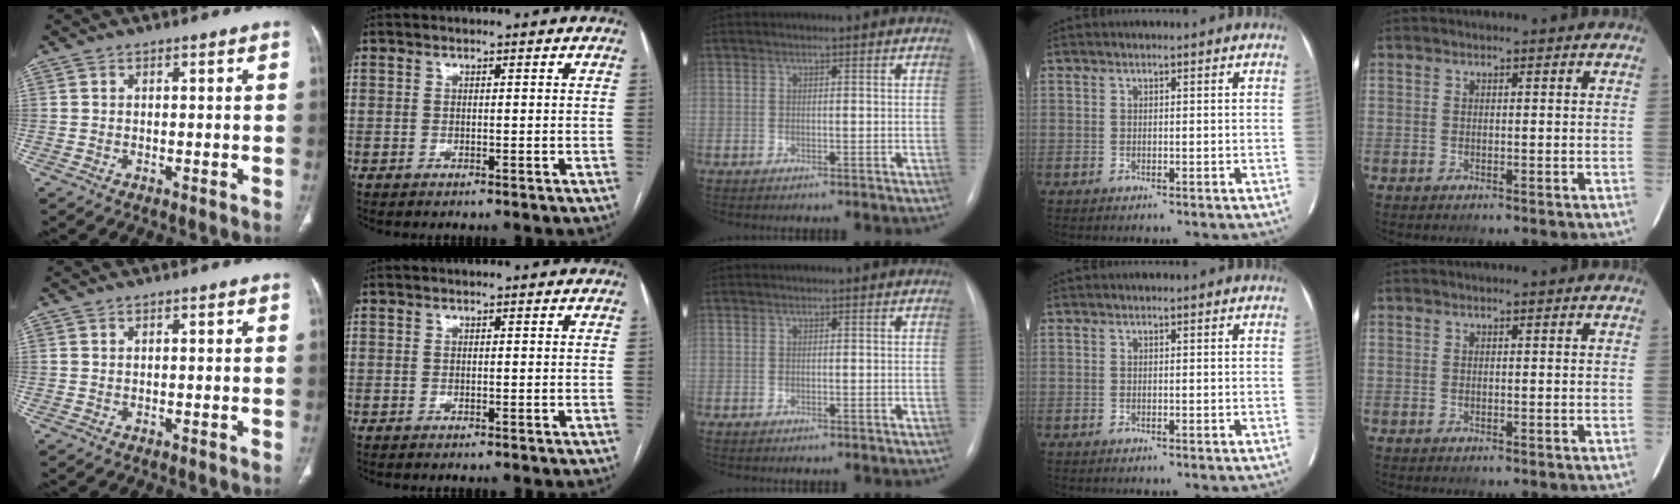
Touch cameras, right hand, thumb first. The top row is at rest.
{}